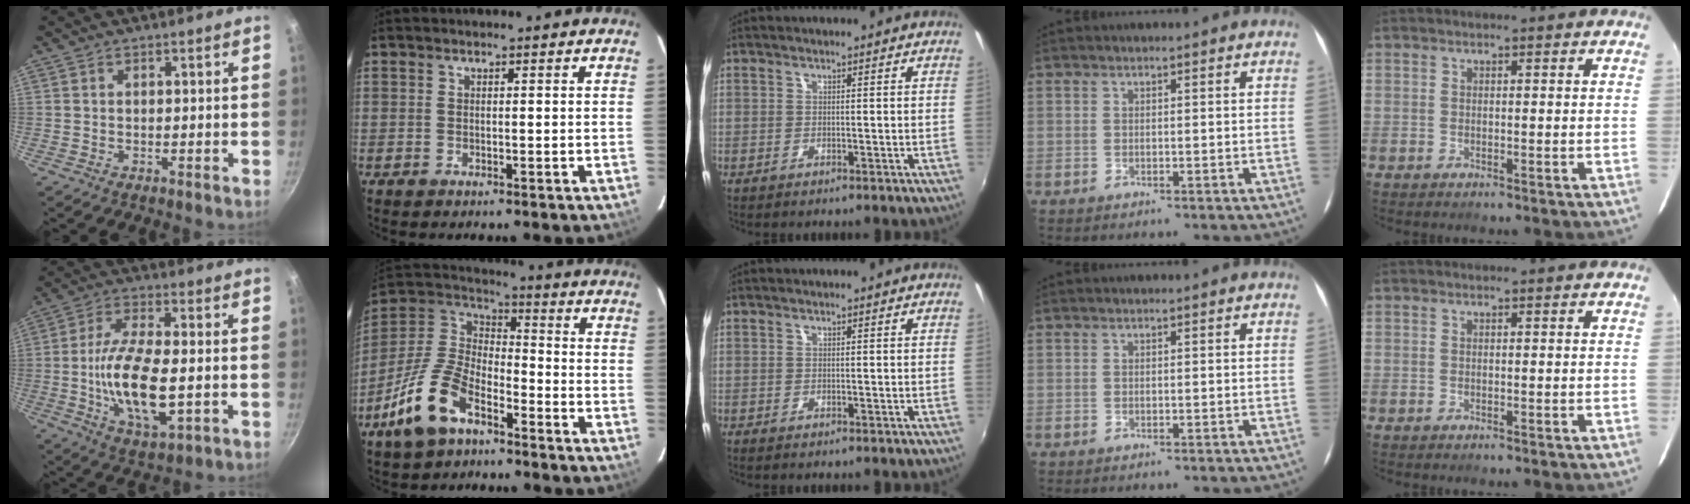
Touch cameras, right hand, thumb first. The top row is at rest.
{"thumb": {"total": 14.9, "force": [-2.2, 5.8, 13.6], "torque": [-0.261, 0.000, -0.044]}, "index": {"total": 14.9, "force": [-8.8, 7.2, 9.6], "torque": [-0.207, 0.006, -0.170]}}